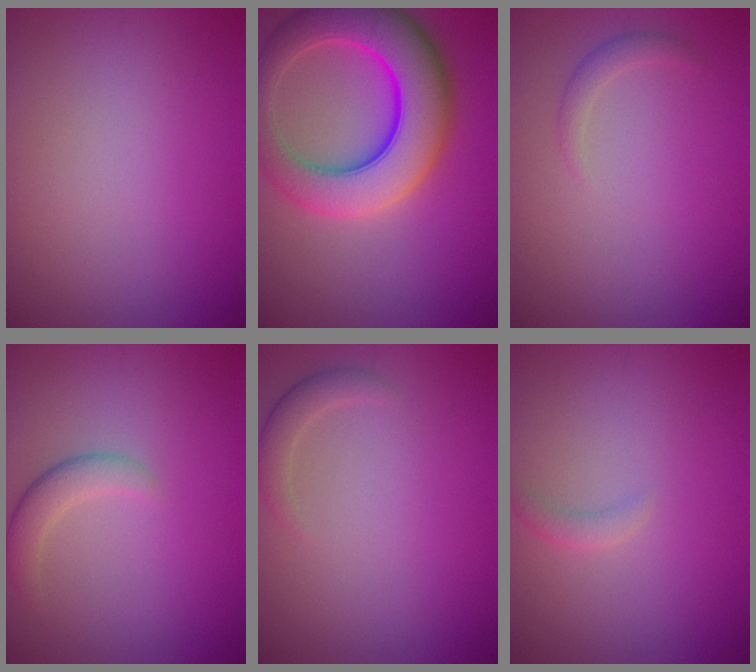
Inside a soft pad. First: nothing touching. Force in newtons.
{"total": 9.9, "press": 9.8, "slide": 0.5}
{"total": 1.1, "press": 1.1, "slide": 0.0}
{"total": 2.2, "press": 2.2, "slide": 0.2}
{"total": 1.6, "press": 1.6, "slide": 0.1}
{"total": 1.0, "press": 1.0, "slide": 0.1}